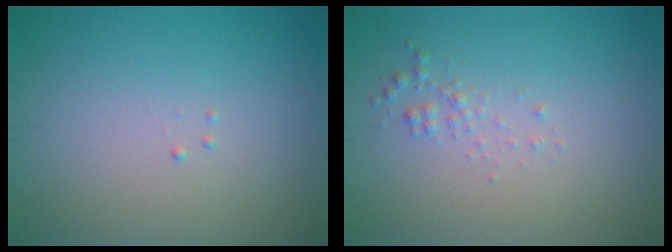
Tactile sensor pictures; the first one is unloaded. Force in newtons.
{"total": 0.9, "press": 0.9, "slide": 0.0}